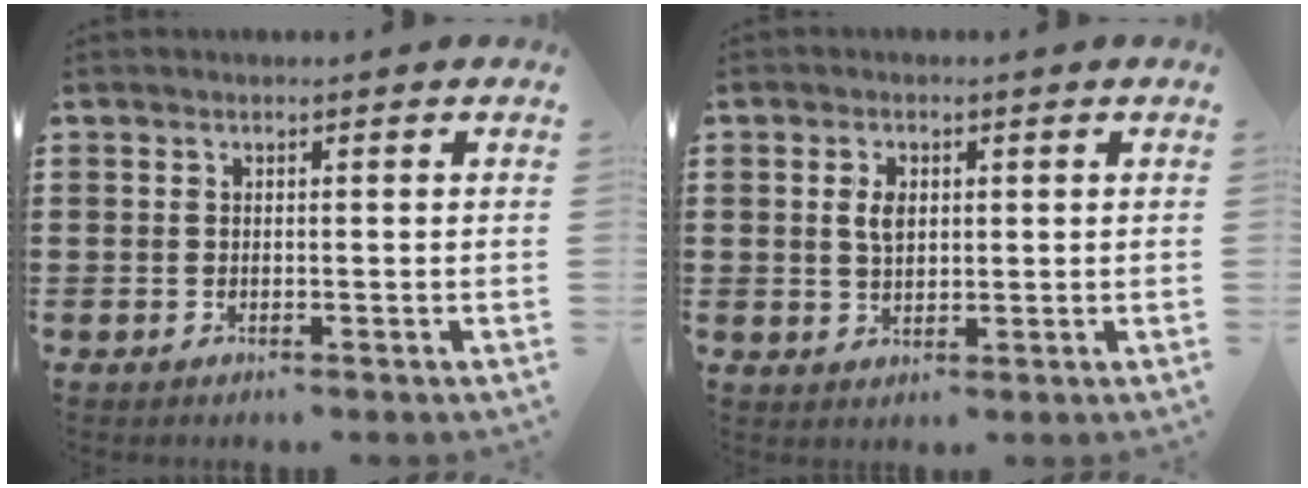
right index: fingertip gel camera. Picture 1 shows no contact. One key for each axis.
{"total": 3.1, "fx": 0.7, "fy": 1.8, "fz": 2.4, "tx": -0.053, "ty": 0.008, "tz": 0.011}